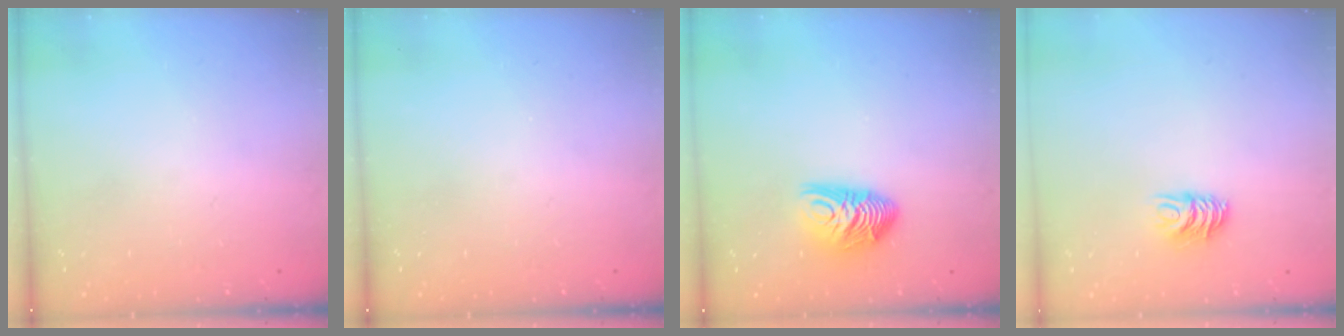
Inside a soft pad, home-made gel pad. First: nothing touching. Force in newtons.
{"total": 0.0}
{"total": 10.2, "press": 10.2, "slide": 0.6}
{"total": 6.2, "press": 6.2, "slide": 0.5}